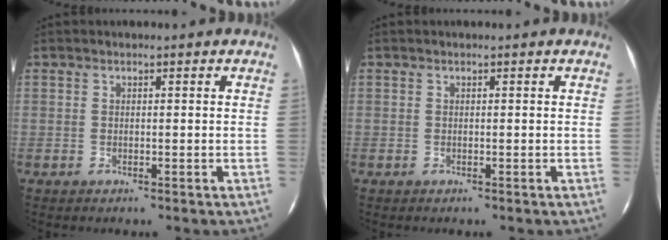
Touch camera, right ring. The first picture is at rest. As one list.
[{"total": 0.0}]